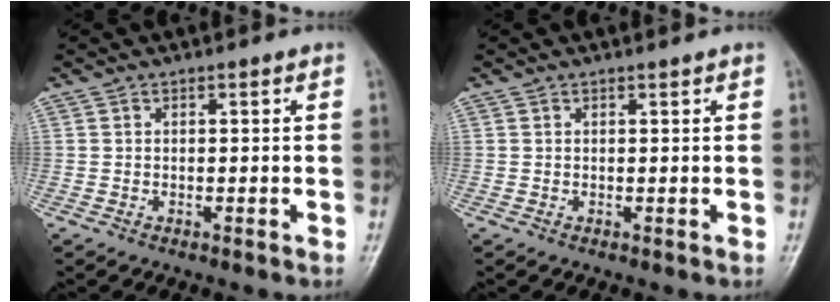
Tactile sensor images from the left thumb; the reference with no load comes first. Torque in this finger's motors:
{"motor_torque": [-0.12, -0.09, -0.16, -0.09, 0.01]}